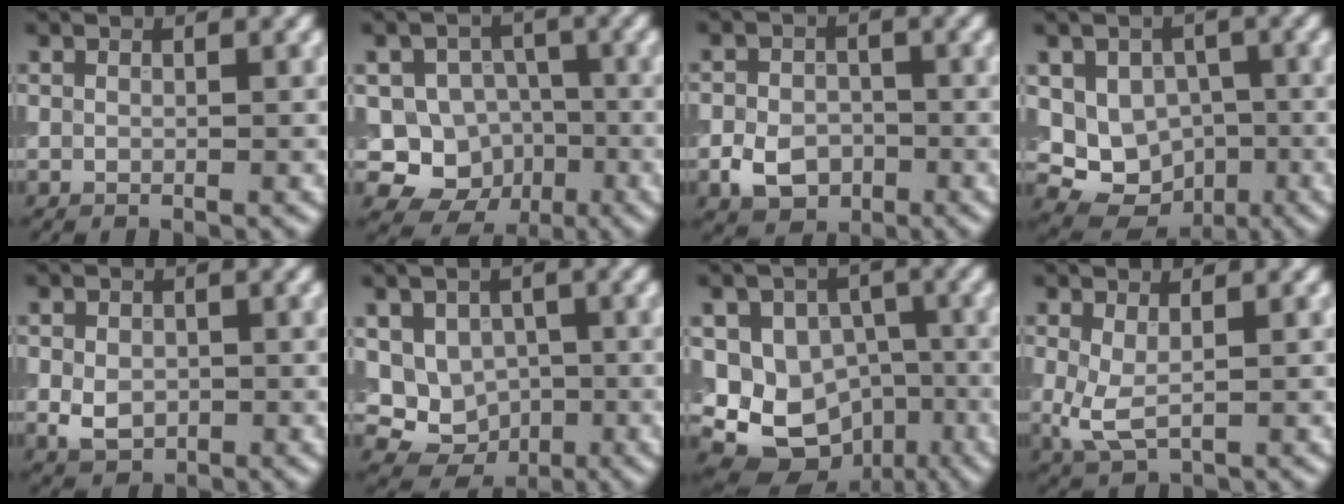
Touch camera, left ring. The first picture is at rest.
{"total": 7.4, "force": [-2.4, 6.6, 2.2], "torque": [-0.006, 0.005, -0.061]}
{"total": 4.2, "force": [-1.7, 3.2, 2.2], "torque": [-0.038, -0.006, -0.034]}
{"total": 8.0, "force": [-0.7, 6.8, 4.1], "torque": [-0.043, -0.008, -0.018]}
{"total": 3.1, "force": [-0.7, 2.4, 1.9], "torque": [-0.035, -0.006, -0.016]}
{"total": 5.9, "force": [-0.1, 5.2, 2.7], "torque": [-0.021, -0.006, -0.008]}
{"total": 10.2, "force": [-2.6, 8.6, 4.8], "torque": [-0.058, 0.003, -0.056]}
{"total": 2.9, "force": [0.1, 1.4, 2.5], "torque": [-0.061, -0.003, 0.003]}